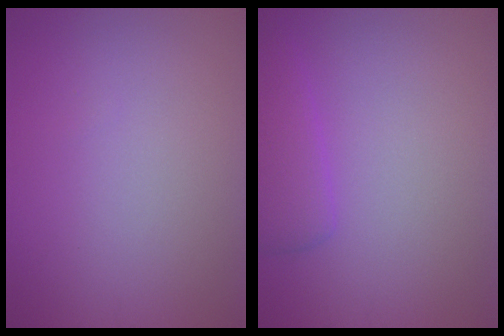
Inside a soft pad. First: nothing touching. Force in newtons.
{"total": 2.6, "press": 2.6, "slide": 0.2}